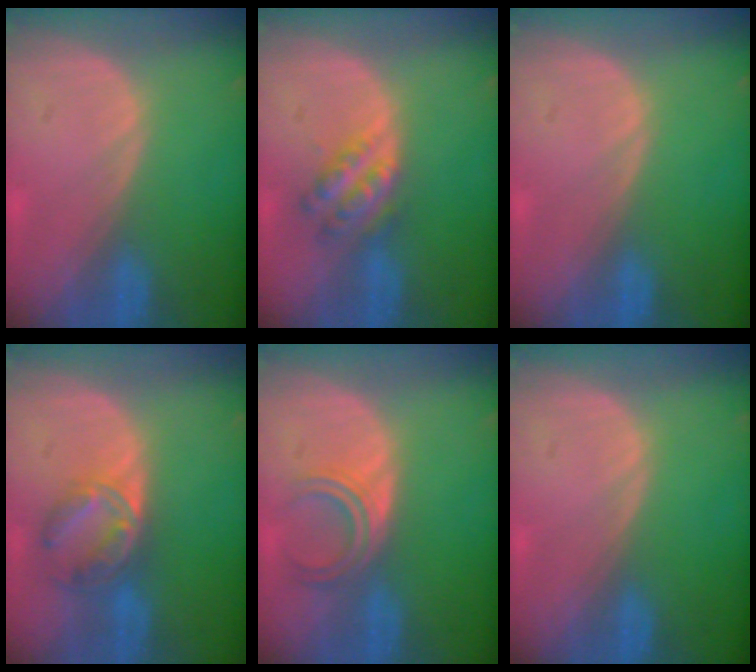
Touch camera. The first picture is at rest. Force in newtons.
{"total": 5.5, "press": 5.0, "slide": 2.4}
{"total": 0.0}
{"total": 7.0, "press": 6.0, "slide": 3.6}
{"total": 4.5, "press": 4.1, "slide": 1.9}
{"total": 0.0}